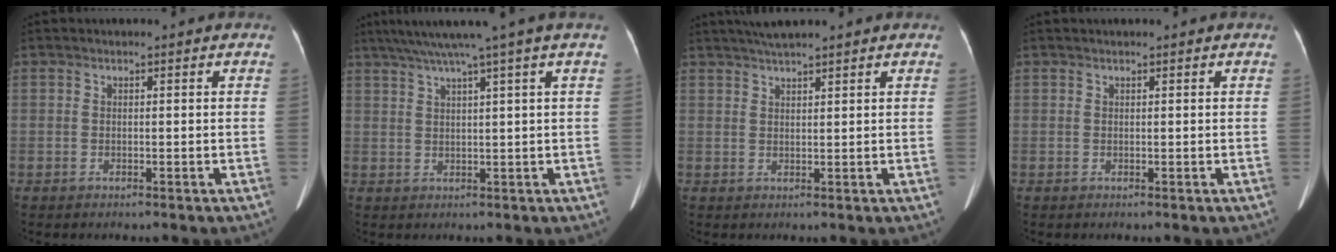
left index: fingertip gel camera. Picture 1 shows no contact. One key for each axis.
{"total": 7.4, "fx": 5.3, "fy": -2.3, "fz": 4.6, "tx": -0.070, "ty": 0.021, "tz": 0.079}
{"total": 3.7, "fx": 3.2, "fy": -0.1, "fz": 2.0, "tx": -0.037, "ty": 0.020, "tz": 0.057}
{"total": 0.0}